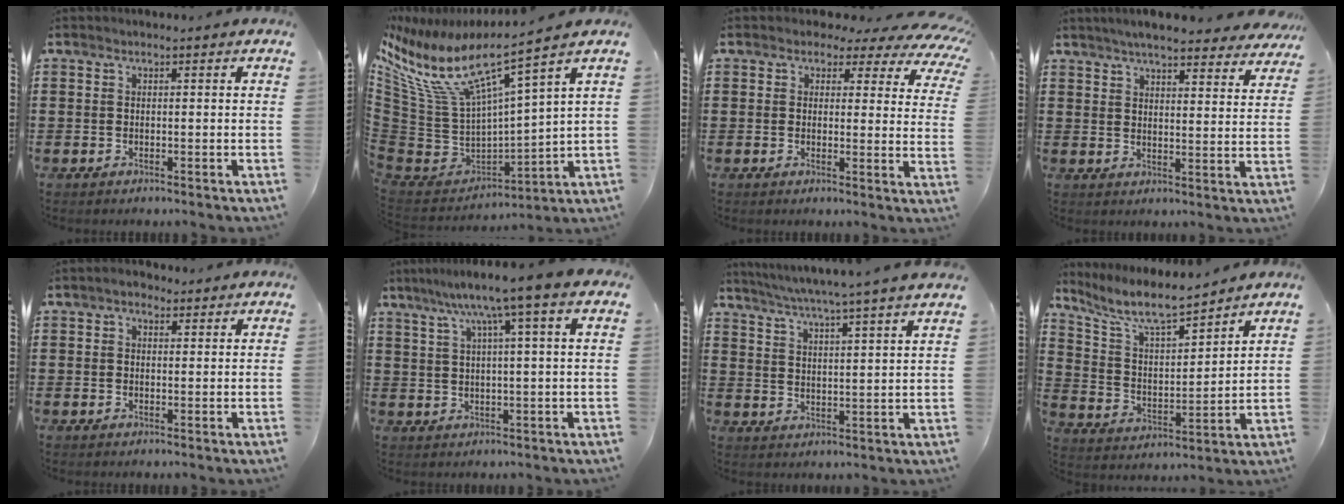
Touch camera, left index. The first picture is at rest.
{"total": 8.4, "force": [5.0, 2.1, 6.5], "torque": [-0.168, -0.053, 0.073]}
{"total": 3.2, "force": [2.2, 1.8, 1.6], "torque": [-0.030, -0.013, 0.032]}
{"total": 5.8, "force": [5.4, 0.1, 2.2], "torque": [-0.052, -0.022, 0.094]}
{"total": 1.7, "force": [1.1, 1.1, 0.7], "torque": [-0.009, 0.004, 0.018]}
{"total": 7.5, "force": [3.7, -0.4, 6.5], "torque": [-0.135, -0.003, 0.058]}
{"total": 4.8, "force": [4.2, -1.3, 1.9], "torque": [-0.052, -0.032, 0.068]}
{"total": 8.3, "force": [7.1, 1.3, 4.3], "torque": [-0.110, -0.037, 0.121]}